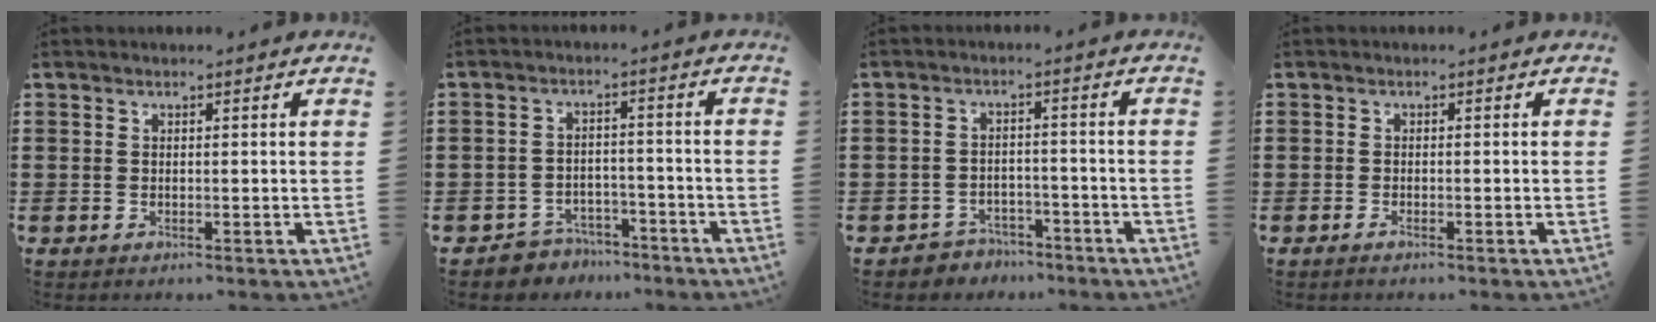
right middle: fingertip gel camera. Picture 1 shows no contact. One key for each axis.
{"total": 4.1, "fx": -3.9, "fy": 1.1, "fz": -0.2, "tx": -0.006, "ty": 0.006, "tz": -0.082}
{"total": 3.3, "fx": -3.1, "fy": 0.9, "fz": -0.3, "tx": -0.005, "ty": 0.002, "tz": -0.068}
{"total": 0.7, "fx": -0.5, "fy": 0.1, "fz": 0.5, "tx": -0.011, "ty": -0.005, "tz": -0.008}